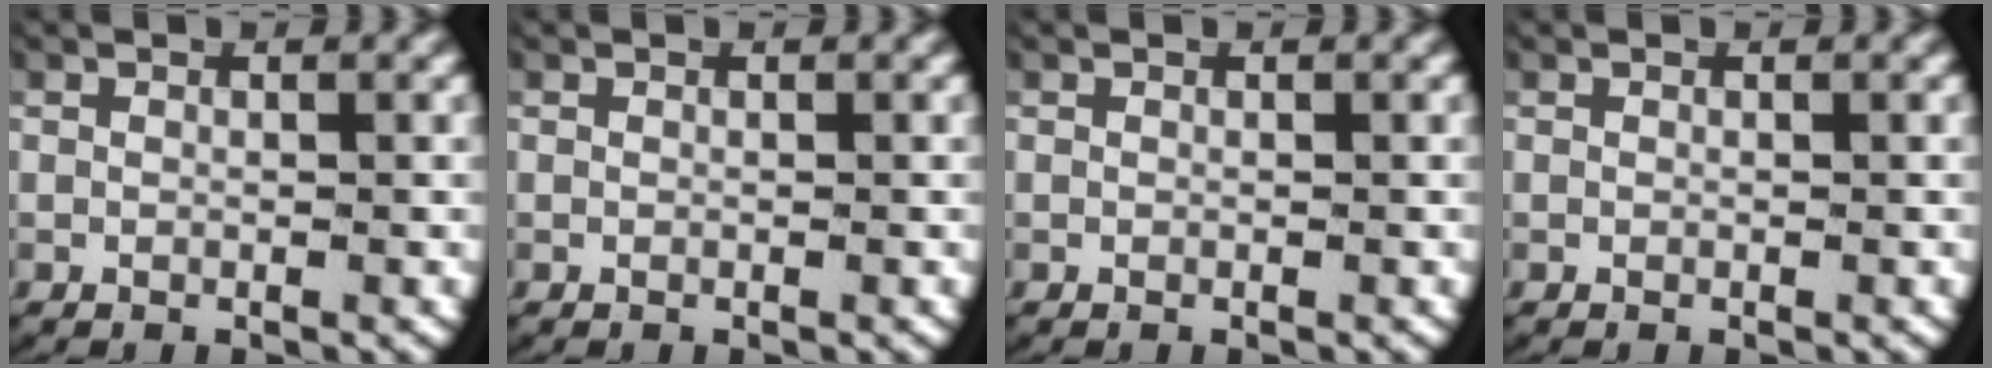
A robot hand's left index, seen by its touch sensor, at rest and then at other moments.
{"total": 0.0}
{"total": 0.0}
{"total": 0.0}